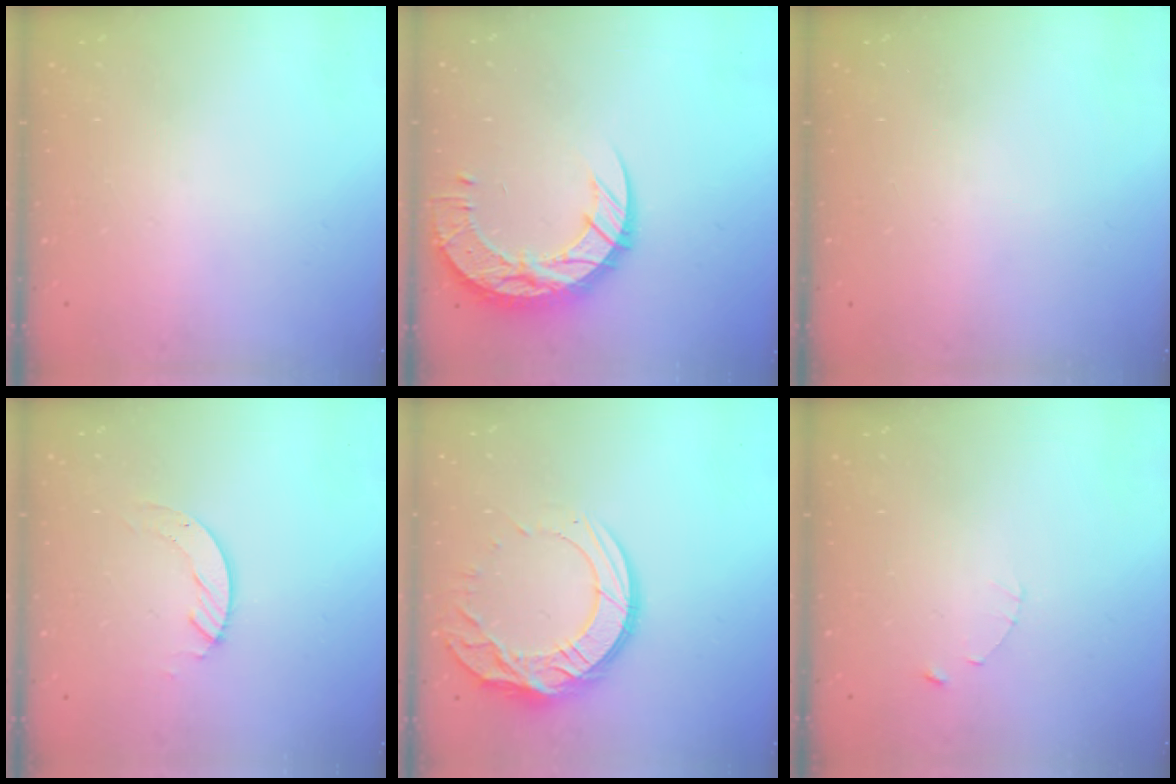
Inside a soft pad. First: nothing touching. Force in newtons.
{"total": 18.1, "press": 18.0, "slide": 1.4}
{"total": 0.0}
{"total": 4.1, "press": 4.1, "slide": 0.3}
{"total": 15.5, "press": 15.5, "slide": 1.1}
{"total": 1.0, "press": 1.0, "slide": 0.2}